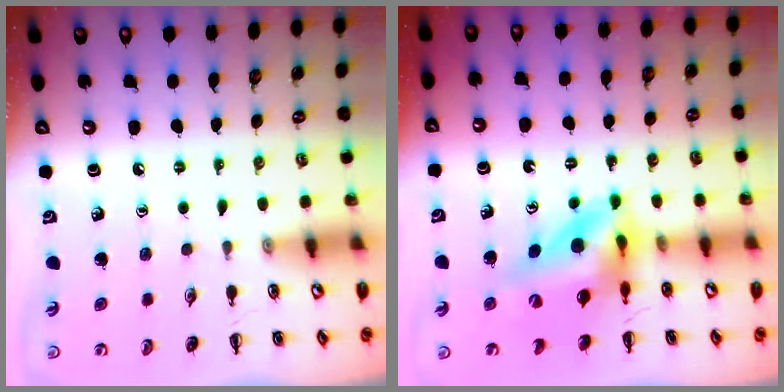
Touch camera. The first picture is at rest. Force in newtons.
{"total": 12.0, "press": 11.4, "slide": 3.7}